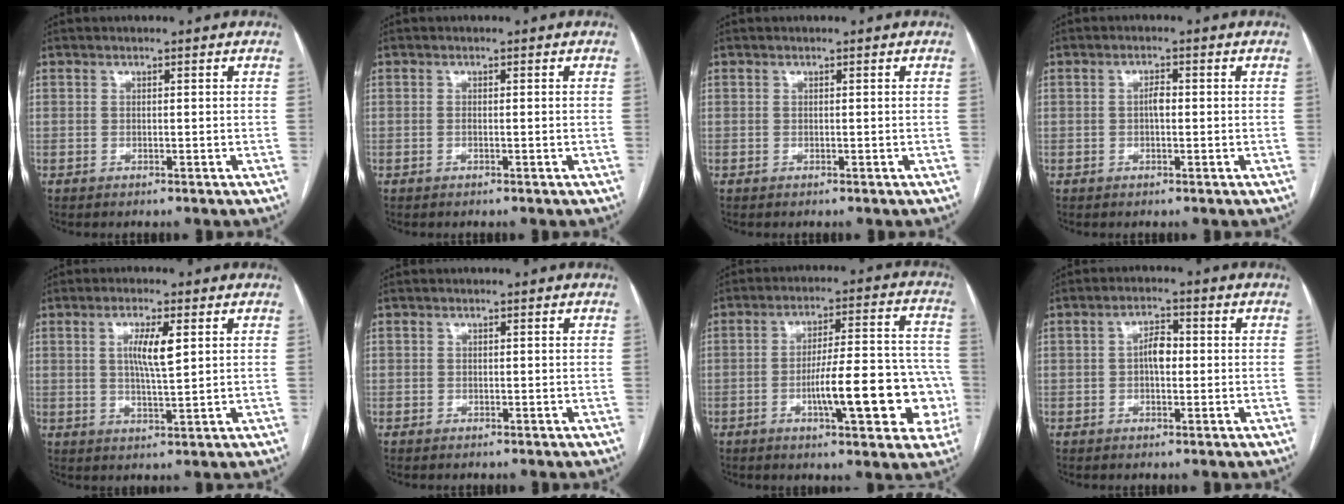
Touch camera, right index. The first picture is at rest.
{"total": 0.7, "force": [-0.1, 0.1, 0.7], "torque": [-0.015, -0.001, 0.000]}
{"total": 0.0}
{"total": 1.6, "force": [-0.1, 0.6, 1.5], "torque": [-0.025, 0.004, -0.003]}
{"total": 5.5, "force": [1.5, 0.7, 5.2], "torque": [-0.099, -0.001, 0.029]}
{"total": 0.6, "force": [-0.1, 0.6, -0.1], "torque": [0.003, 0.006, -0.003]}
{"total": 16.5, "force": [-4.7, 3.8, 15.3], "torque": [-0.188, 0.032, -0.059]}
{"total": 3.5, "force": [-0.1, 1.7, 3.1], "torque": [-0.055, 0.010, -0.002]}